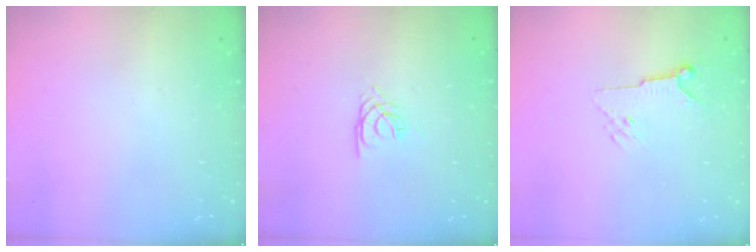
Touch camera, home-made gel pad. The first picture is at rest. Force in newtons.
{"total": 1.7, "press": 1.7, "slide": 0.4}
{"total": 5.6, "press": 5.6, "slide": 0.8}